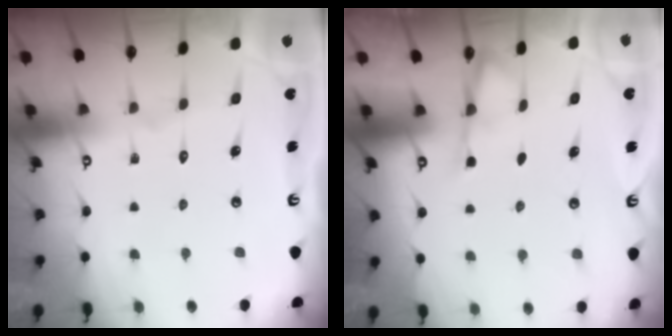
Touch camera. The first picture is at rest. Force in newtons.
{"total": 2.4, "press": 2.4, "slide": 0.5}